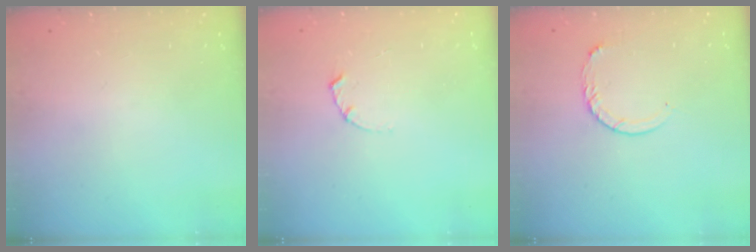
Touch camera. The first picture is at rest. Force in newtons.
{"total": 1.7, "press": 1.6, "slide": 0.3}
{"total": 5.7, "press": 5.7, "slide": 0.6}